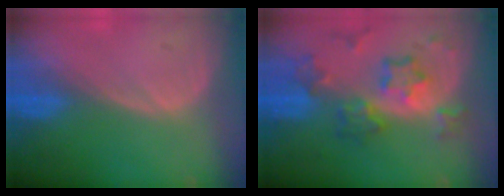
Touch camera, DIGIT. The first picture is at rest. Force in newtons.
{"total": 8.6, "press": 7.6, "slide": 4.1}